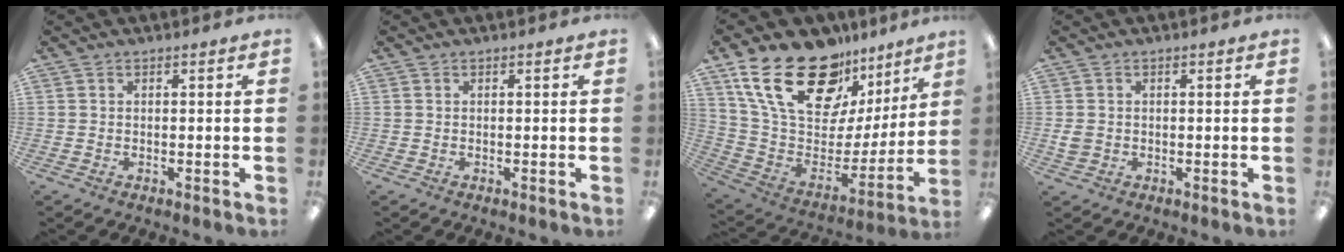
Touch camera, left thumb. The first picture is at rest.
{"total": 0.0}
{"total": 26.1, "force": [16.2, 13.5, 15.5], "torque": [-0.266, -0.089, 0.298]}
{"total": 2.5, "force": [-0.1, 2.1, 1.3], "torque": [-0.024, 0.006, -0.003]}